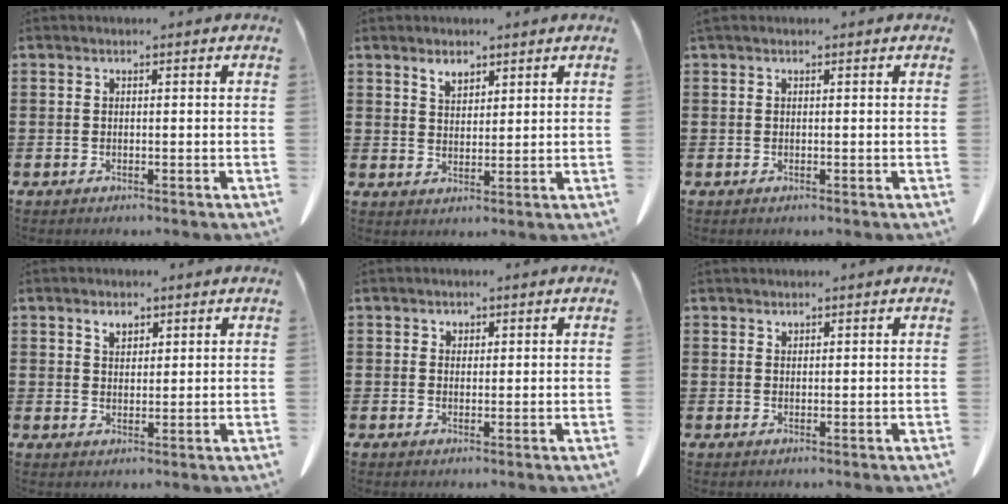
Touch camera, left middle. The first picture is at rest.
{"total": 2.9, "force": [2.2, 1.4, 1.1], "torque": [-0.018, -0.002, 0.041]}
{"total": 0.0}
{"total": 2.4, "force": [1.8, 1.3, 1.1], "torque": [-0.017, -0.002, 0.032]}
{"total": 1.1, "force": [0.8, 0.7, 0.2], "torque": [-0.007, 0.001, 0.017]}
{"total": 1.1, "force": [1.1, 0.2, 0.0], "torque": [-0.003, -0.002, 0.023]}